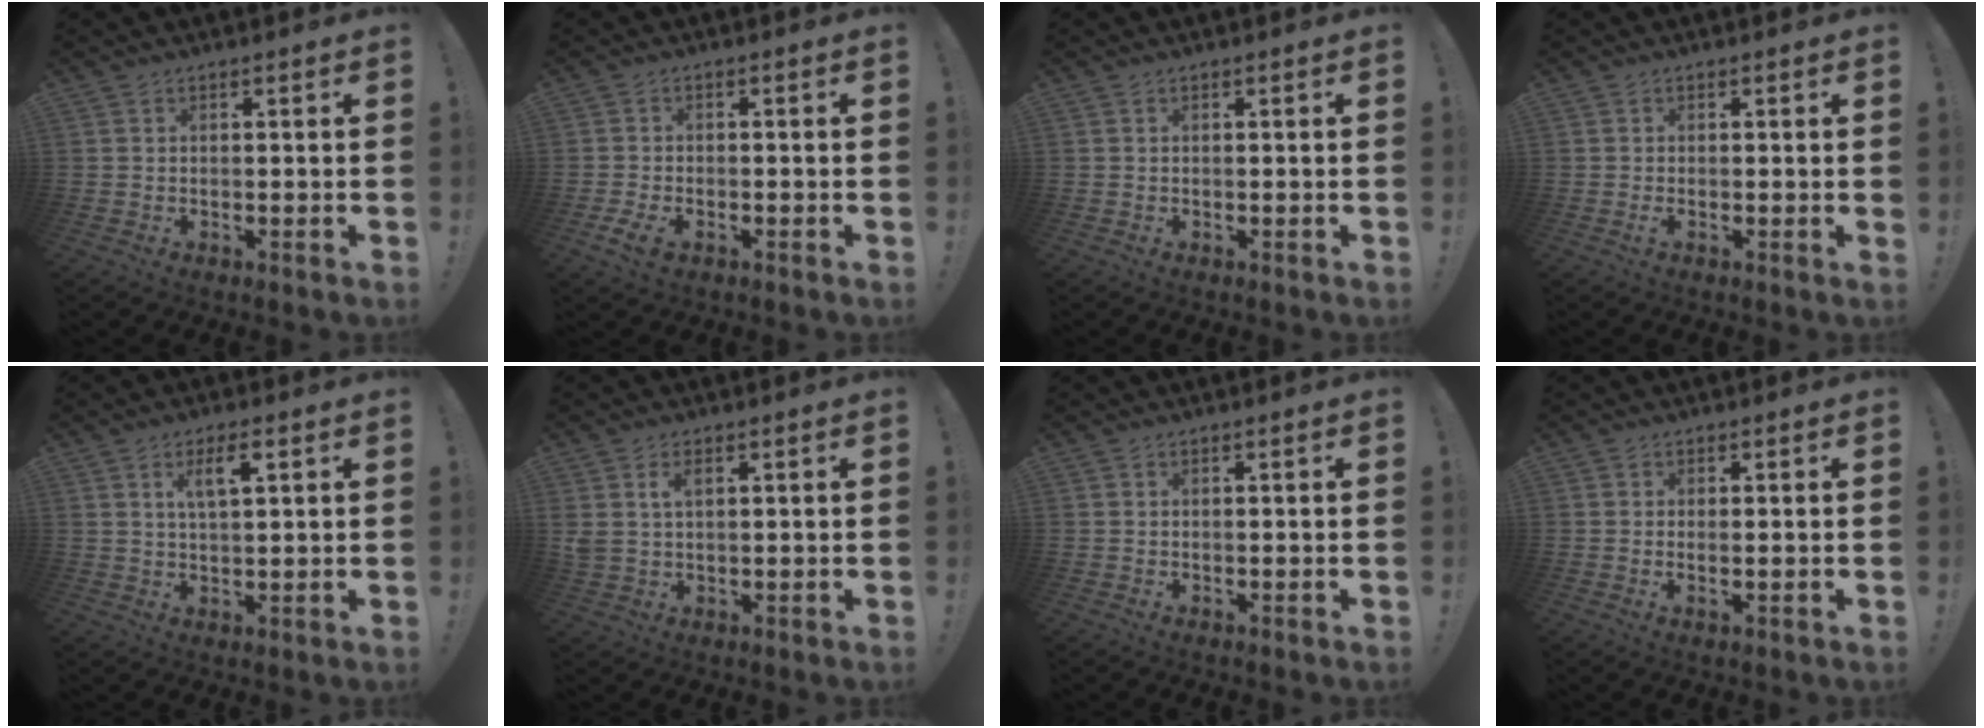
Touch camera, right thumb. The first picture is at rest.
{"total": 4.6, "force": [-2.3, 2.4, 3.3], "torque": [-0.079, 0.002, -0.041]}
{"total": 0.0}
{"total": 1.2, "force": [0.2, 0.1, 1.2], "torque": [-0.020, -0.002, 0.002]}
{"total": 5.7, "force": [2.4, 1.6, 4.9], "torque": [-0.082, -0.004, 0.036]}
{"total": 3.9, "force": [1.6, 2.1, 2.9], "torque": [-0.052, 0.000, 0.029]}
{"total": 0.0}
{"total": 1.0, "force": [0.3, -0.2, 1.0], "torque": [-0.009, -0.008, 0.002]}